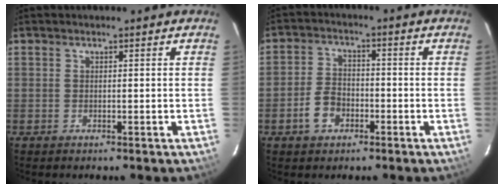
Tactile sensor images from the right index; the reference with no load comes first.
{"total": 5.7, "force": [-2.7, 3.8, 3.2], "torque": [-0.073, 0.012, -0.047]}